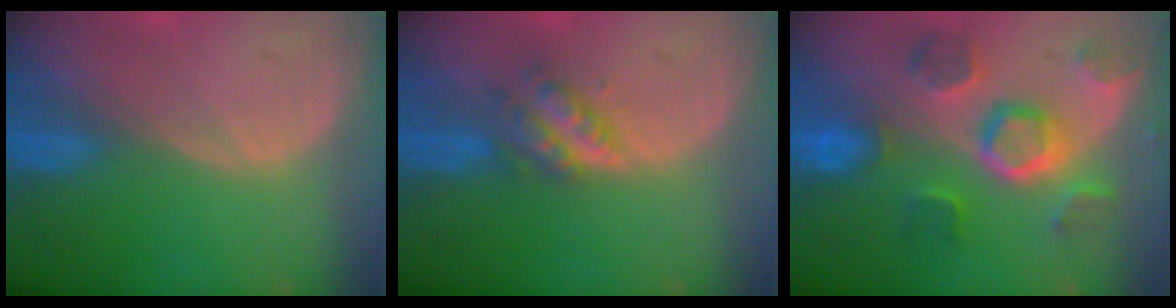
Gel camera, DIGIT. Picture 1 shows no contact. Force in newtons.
{"total": 4.7, "press": 4.6, "slide": 1.2}
{"total": 9.7, "press": 9.2, "slide": 3.1}